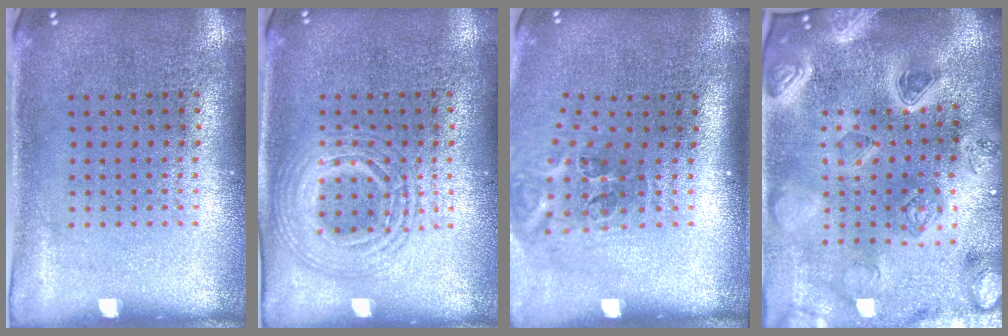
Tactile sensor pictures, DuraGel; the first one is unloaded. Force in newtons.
{"total": 2.8, "press": 2.8, "slide": 0.4}
{"total": 2.2, "press": 1.3, "slide": 1.7}
{"total": 4.8, "press": 4.2, "slide": 2.4}